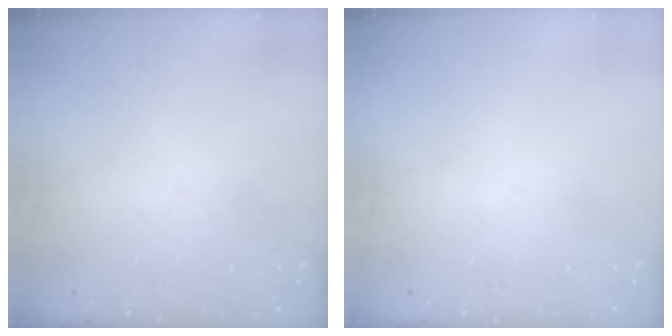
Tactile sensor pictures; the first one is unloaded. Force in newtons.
{"total": 0.0}